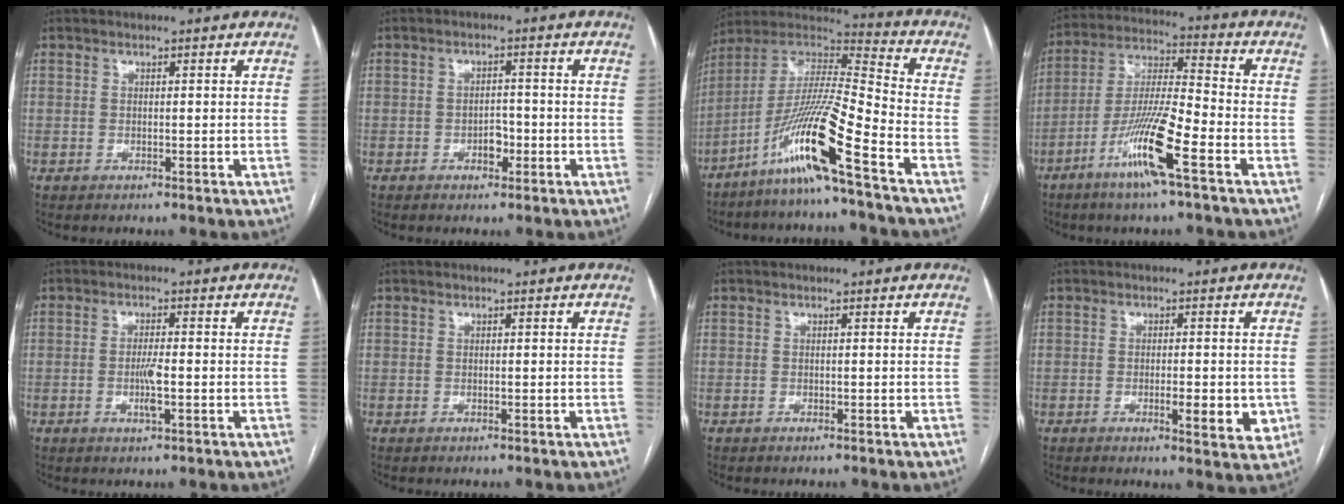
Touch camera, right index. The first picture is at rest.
{"total": 2.6, "force": [-1.2, 1.4, 1.8], "torque": [-0.024, 0.006, -0.018]}
{"total": 15.6, "force": [-9.1, -1.2, 12.6], "torque": [-0.255, -0.009, -0.172]}
{"total": 12.8, "force": [-6.4, 0.3, 11.1], "torque": [-0.219, -0.013, -0.126]}
{"total": 3.2, "force": [-0.9, 0.2, 3.1], "torque": [-0.062, -0.005, -0.016]}
{"total": 0.0}
{"total": 0.0}
{"total": 5.6, "force": [-1.4, 1.6, 5.1], "torque": [-0.069, -0.006, -0.016]}